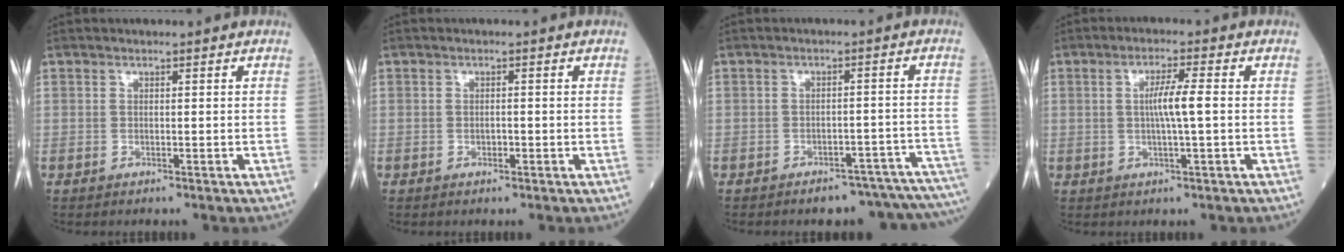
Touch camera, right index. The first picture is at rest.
{"total": 1.1, "force": [-0.4, 0.5, 0.8], "torque": [-0.013, 0.001, -0.006]}
{"total": 12.7, "force": [-12.0, 3.0, 3.2], "torque": [0.008, 0.034, -0.132]}
{"total": 4.6, "force": [0.1, -0.1, 4.6], "torque": [-0.084, 0.000, 0.001]}